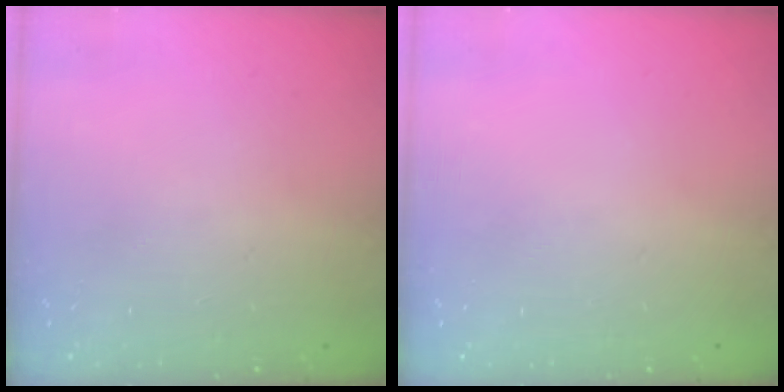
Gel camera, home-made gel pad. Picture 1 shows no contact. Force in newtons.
{"total": 0.0}